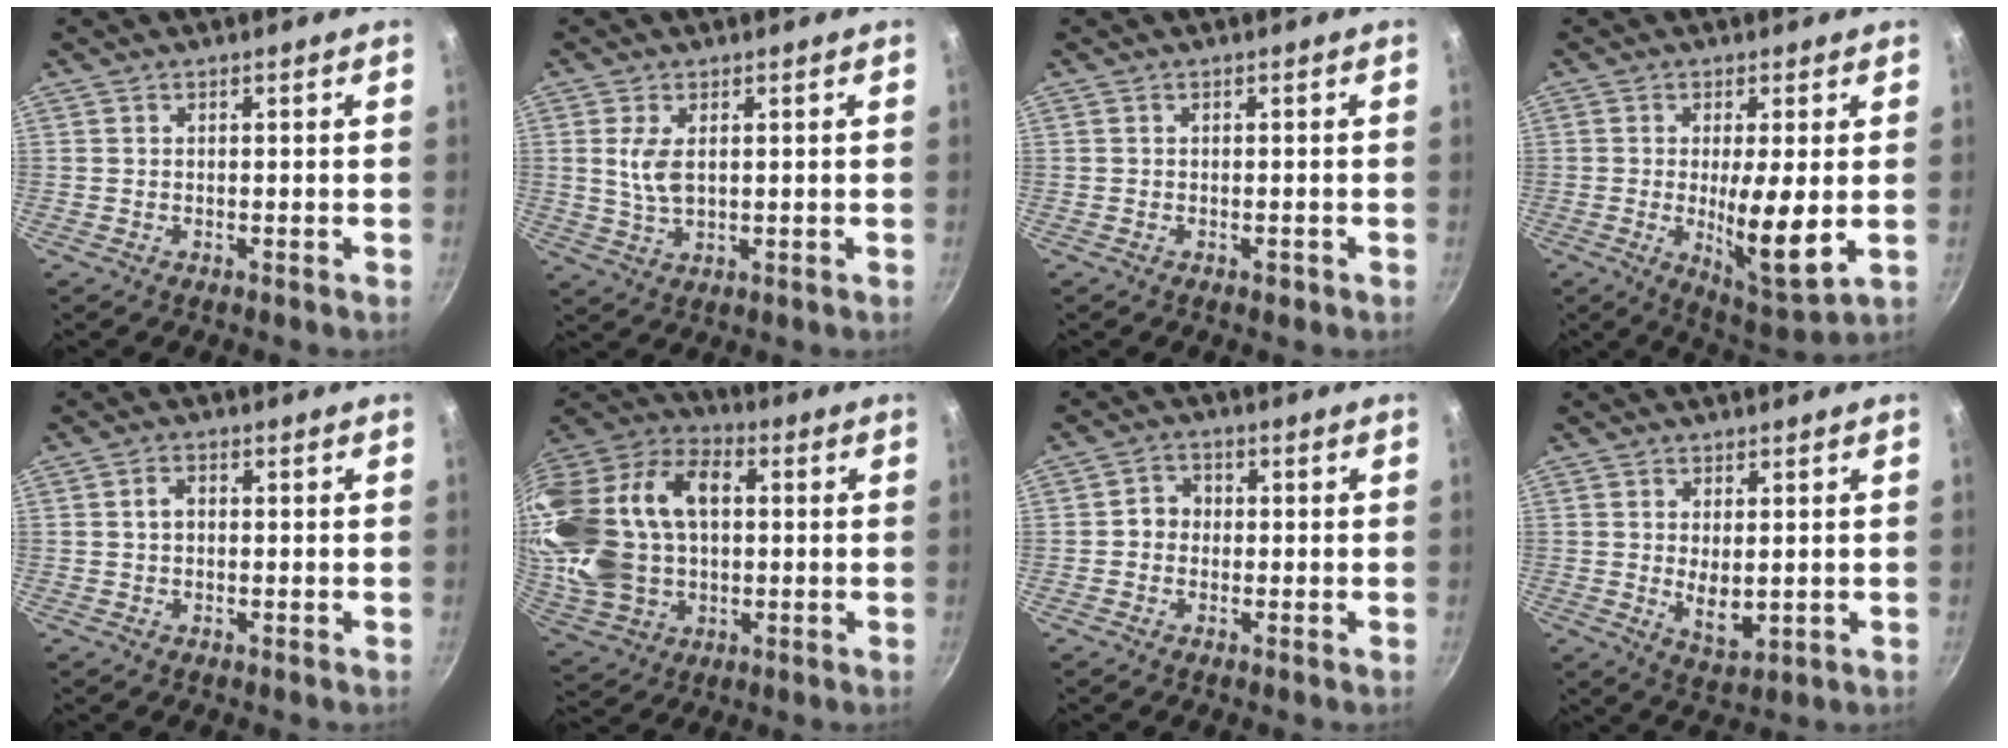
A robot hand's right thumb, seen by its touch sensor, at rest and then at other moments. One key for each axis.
{"total": 5.1, "fx": 1.1, "fy": 2.7, "fz": 4.2, "tx": -0.083, "ty": -0.008, "tz": 0.024}
{"total": 0.9, "fx": -0.5, "fy": 0.6, "fz": 0.6, "tx": -0.008, "ty": 0.004, "tz": -0.004}
{"total": 11.2, "fx": -0.6, "fy": 2.5, "fz": 11.0, "tx": -0.179, "ty": -0.026, "tz": -0.002}
{"total": 2.2, "fx": 0.1, "fy": 1.6, "fz": 1.5, "tx": -0.020, "ty": 0.009, "tz": 0.001}
{"total": 27.4, "fx": 2.7, "fy": 18.7, "fz": 19.9, "tx": -0.404, "ty": 0.035, "tz": 0.055}
{"total": 3.4, "fx": -0.3, "fy": 3.1, "fz": 1.4, "tx": -0.002, "ty": 0.010, "tz": -0.012}
{"total": 5.6, "fx": 0.2, "fy": 2.8, "fz": 4.9, "tx": -0.076, "ty": -0.013, "tz": 0.018}